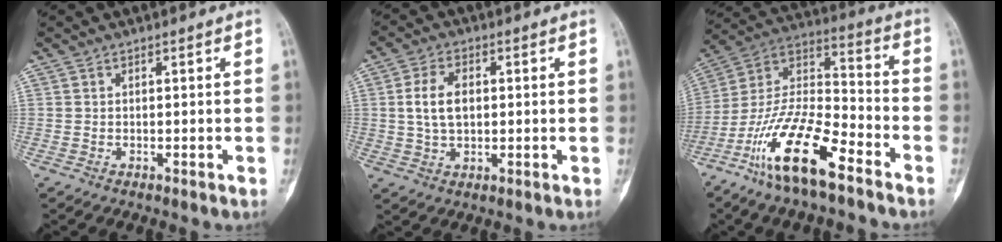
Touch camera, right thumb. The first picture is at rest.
{"total": 7.0, "force": [0.8, 4.3, 5.4], "torque": [-0.096, 0.005, 0.015]}
{"total": 18.4, "force": [-11.1, 5.6, 13.6], "torque": [-0.264, 0.068, -0.212]}